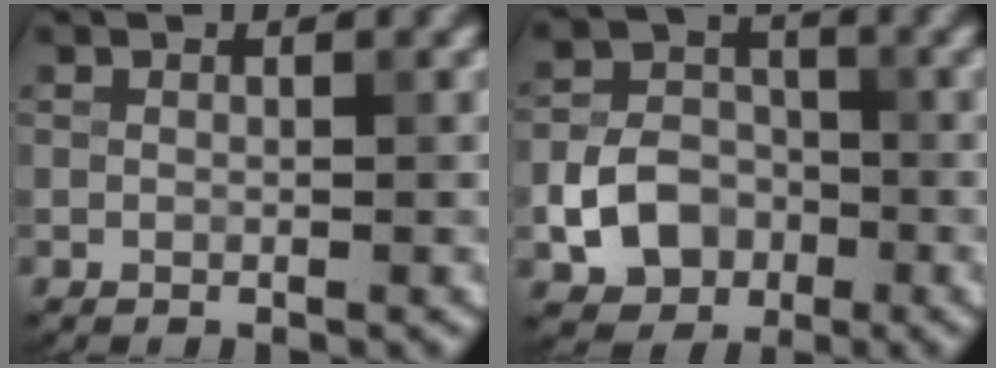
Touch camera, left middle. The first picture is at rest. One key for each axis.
{"total": 5.0, "fx": -1.8, "fy": 4.0, "fz": 2.5, "tx": -0.041, "ty": -0.001, "tz": -0.035}